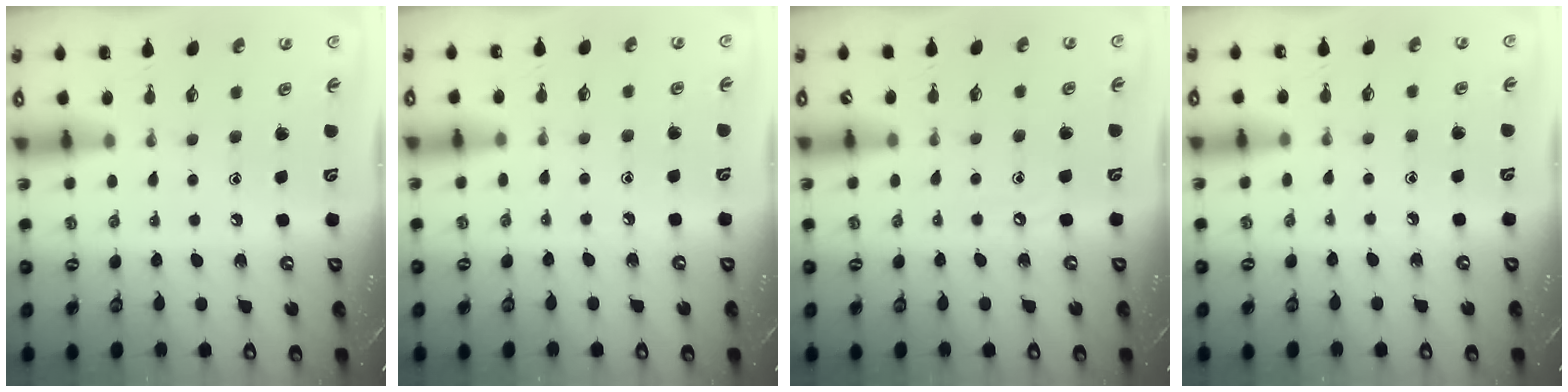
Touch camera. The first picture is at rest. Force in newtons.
{"total": 4.2, "press": 4.1, "slide": 0.6}
{"total": 2.9, "press": 2.8, "slide": 0.5}
{"total": 4.2, "press": 4.1, "slide": 0.6}